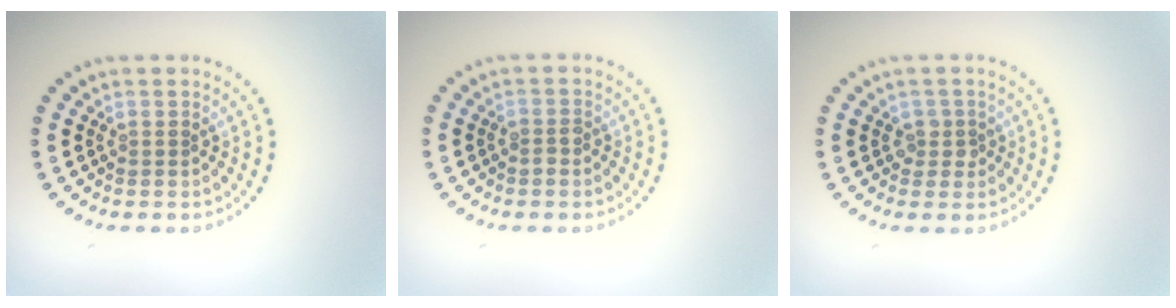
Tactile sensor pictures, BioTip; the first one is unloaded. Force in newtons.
{"total": 0.8, "press": 0.7, "slide": 0.4}
{"total": 1.2, "press": 1.0, "slide": 0.7}